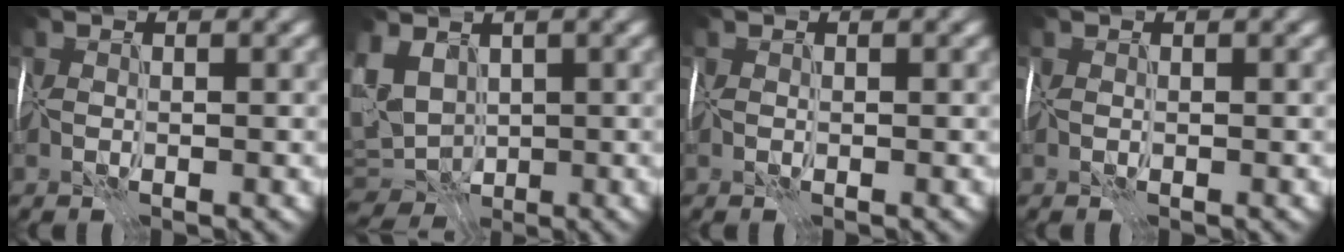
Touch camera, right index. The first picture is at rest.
{"total": 7.0, "force": [-0.4, 4.9, 5.0], "torque": [-0.112, -0.017, -0.001]}
{"total": 0.0}
{"total": 0.0}